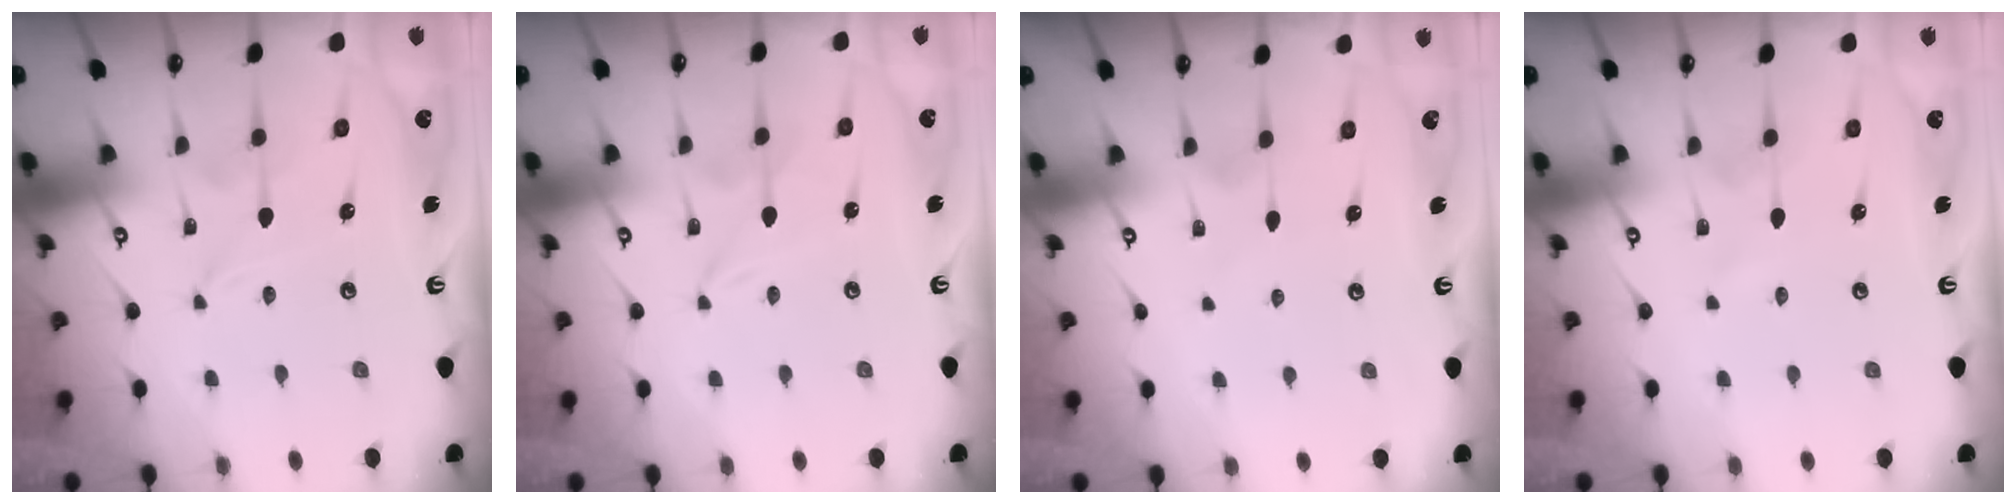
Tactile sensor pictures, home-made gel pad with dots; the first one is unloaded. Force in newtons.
{"total": 0.0}
{"total": 2.2, "press": 2.2, "slide": 0.3}
{"total": 0.6, "press": 0.6, "slide": 0.1}